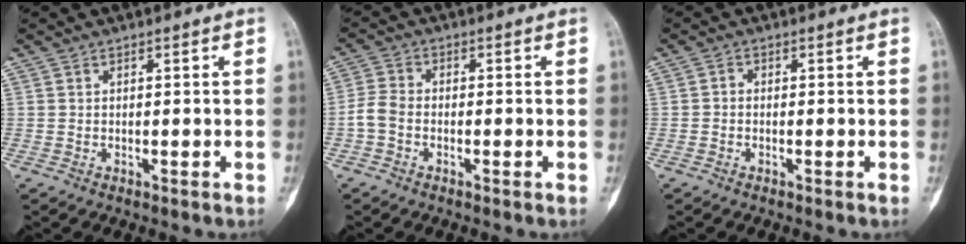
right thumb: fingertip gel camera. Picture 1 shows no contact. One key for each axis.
{"total": 3.6, "fx": -1.3, "fy": 2.4, "fz": 2.4, "tx": -0.051, "ty": 0.011, "tz": -0.035}
{"total": 0.9, "fx": -0.3, "fy": 0.7, "fz": 0.5, "tx": -0.004, "ty": 0.002, "tz": -0.012}